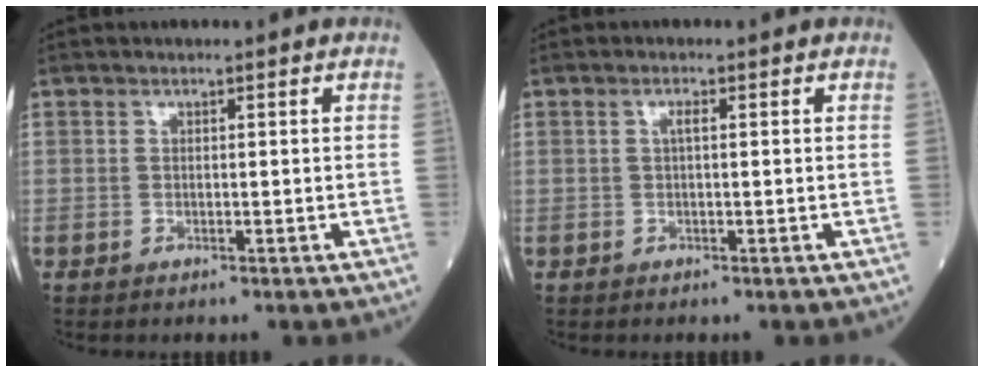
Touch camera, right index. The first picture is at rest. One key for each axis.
{"total": 0.9, "fx": 0.2, "fy": 0.1, "fz": 0.9, "tx": -0.018, "ty": 0.004, "tz": 0.003}